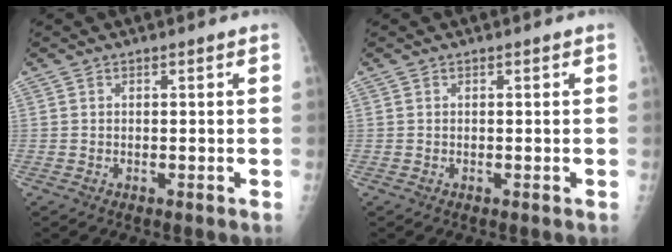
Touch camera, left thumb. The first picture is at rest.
{"total": 0.0}